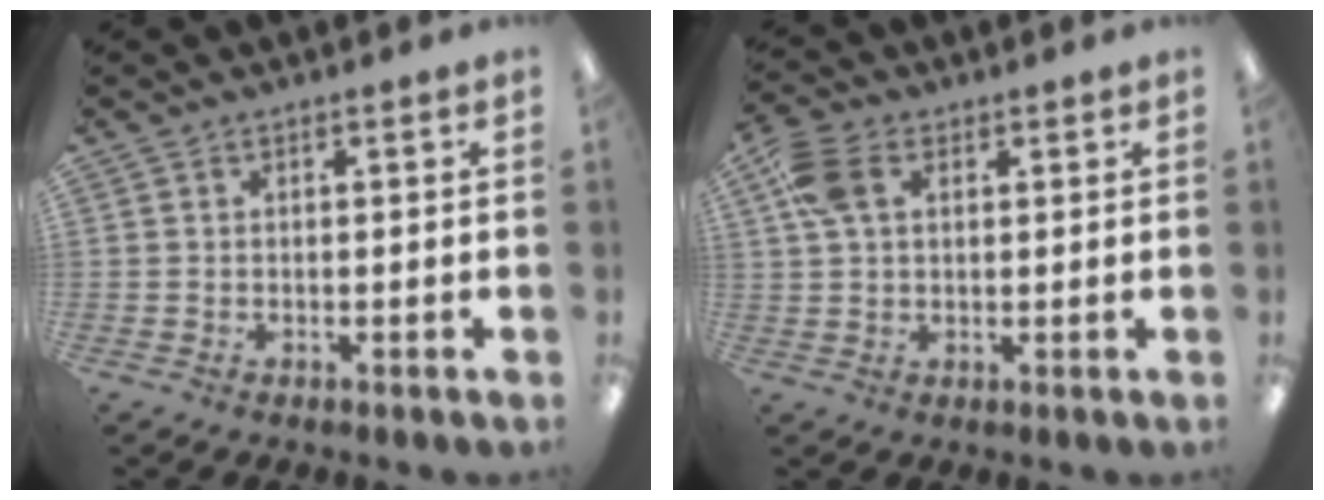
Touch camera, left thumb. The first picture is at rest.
{"total": 7.6, "force": [2.7, 4.8, 5.3], "torque": [-0.121, 0.004, 0.051]}